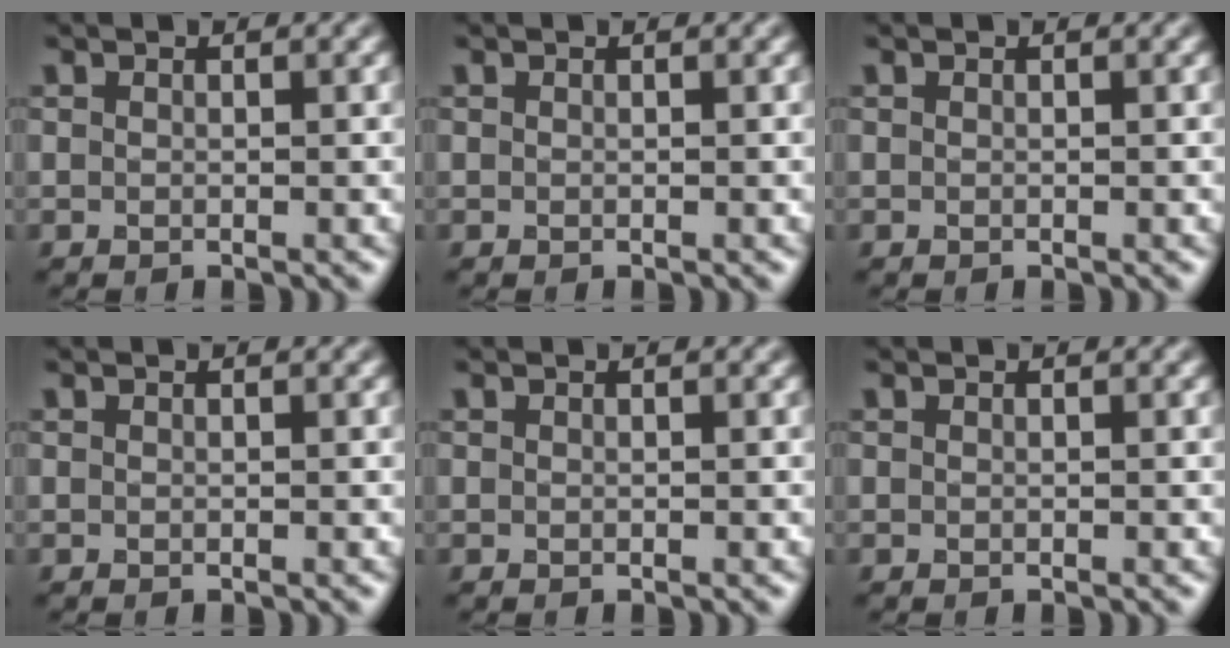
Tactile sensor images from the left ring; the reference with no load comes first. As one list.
[{"total": 0.0}, {"total": 0.0}, {"total": 0.0}, {"total": 0.0}, {"total": 0.0}]